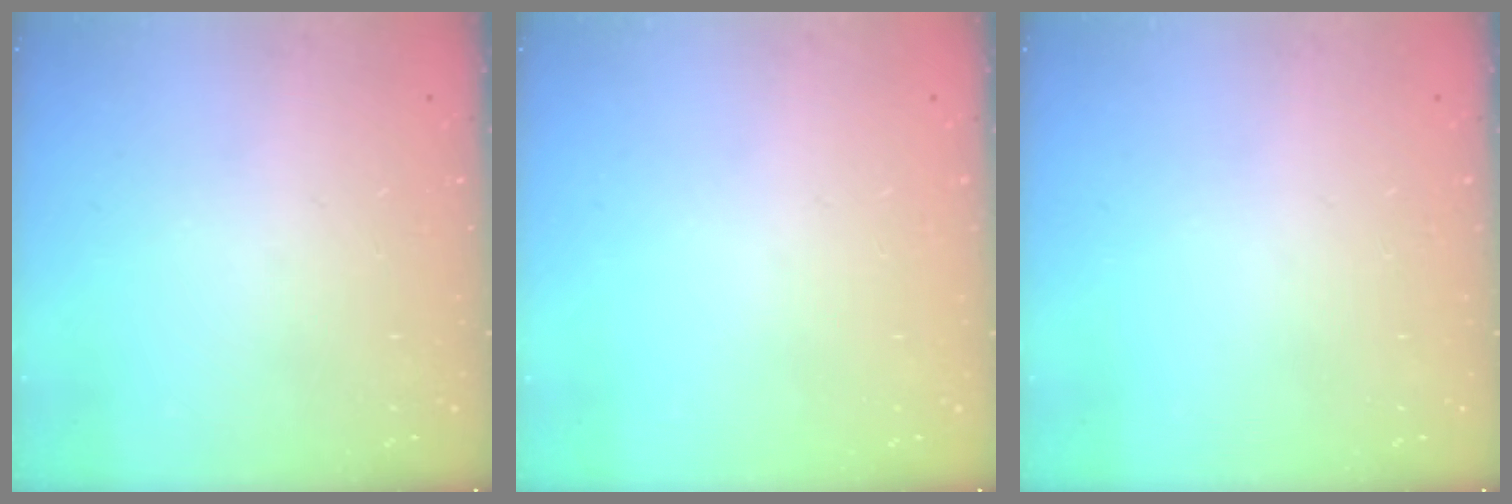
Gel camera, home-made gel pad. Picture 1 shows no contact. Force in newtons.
{"total": 0.0}
{"total": 0.0}